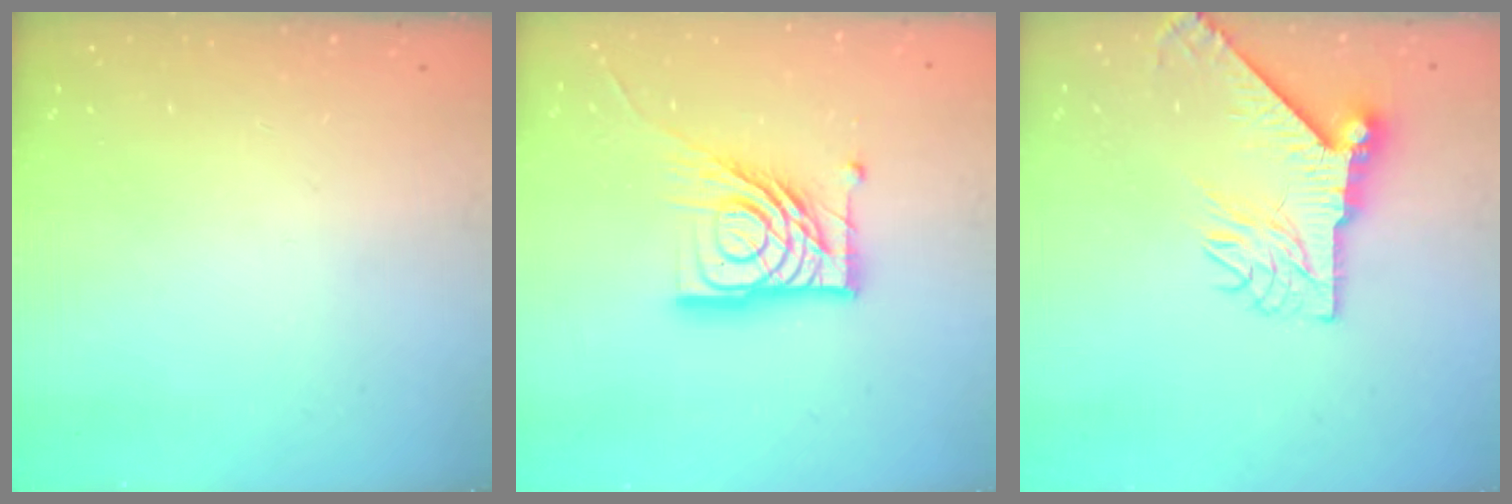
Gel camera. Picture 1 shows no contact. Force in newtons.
{"total": 17.8, "press": 17.7, "slide": 2.0}
{"total": 10.2, "press": 10.1, "slide": 1.6}